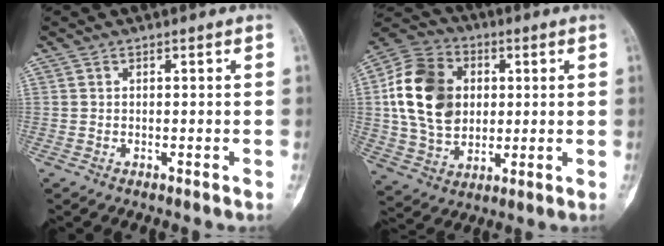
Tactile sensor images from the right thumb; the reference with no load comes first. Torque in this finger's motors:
{"motor_torque": [0.23, 1.97, 0.52, -0.52, 0.32]}